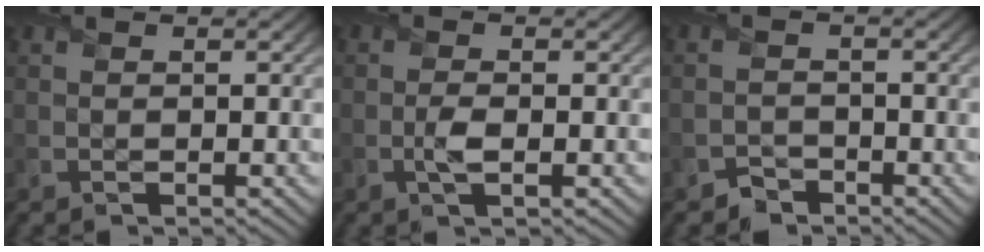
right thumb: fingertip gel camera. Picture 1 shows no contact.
{"total": 1.5, "force": [-0.3, 0.7, 1.3], "torque": [-0.026, 0.000, -0.010]}
{"total": 1.7, "force": [-1.5, 0.9, -0.3], "torque": [0.014, 0.006, -0.033]}